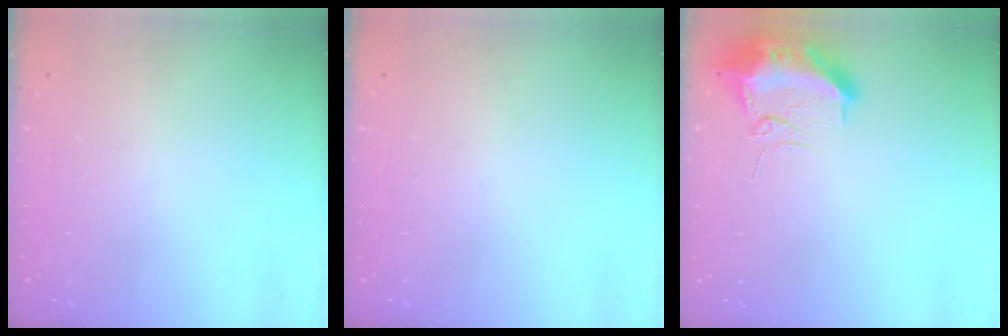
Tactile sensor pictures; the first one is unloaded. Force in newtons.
{"total": 1.0, "press": 0.0, "slide": 1.0}
{"total": 11.6, "press": 11.5, "slide": 1.3}